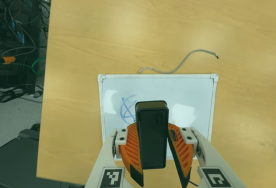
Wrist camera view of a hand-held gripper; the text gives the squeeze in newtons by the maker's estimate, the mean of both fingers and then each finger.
{"total": 6.9, "left": 7.6, "right": 6.3}